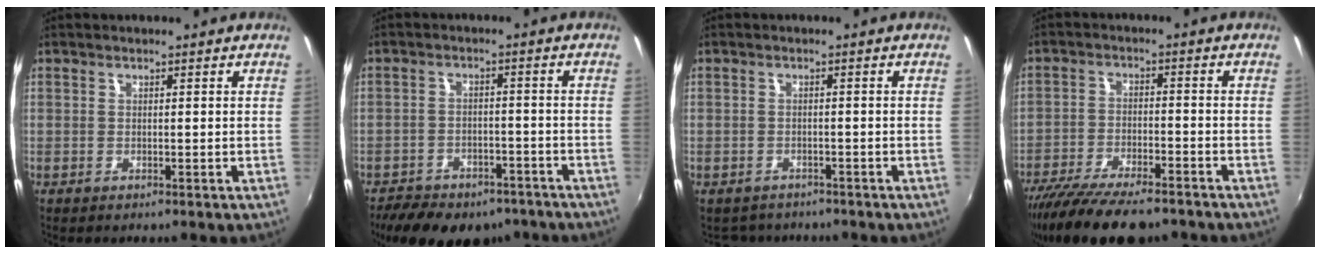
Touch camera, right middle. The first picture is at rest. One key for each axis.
{"total": 17.5, "fx": -13.3, "fy": 8.3, "fz": 7.9, "tx": -0.170, "ty": -0.008, "tz": -0.176}
{"total": 3.8, "fx": -3.4, "fy": 1.8, "fz": 0.4, "tx": -0.017, "ty": -0.009, "tz": -0.051}
{"total": 14.9, "fx": -12.1, "fy": 3.9, "fz": 7.8, "tx": -0.162, "ty": -0.039, "tz": -0.200}